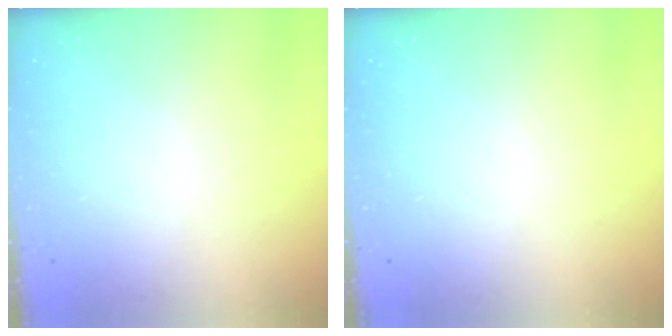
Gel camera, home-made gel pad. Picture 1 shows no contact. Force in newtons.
{"total": 0.0}